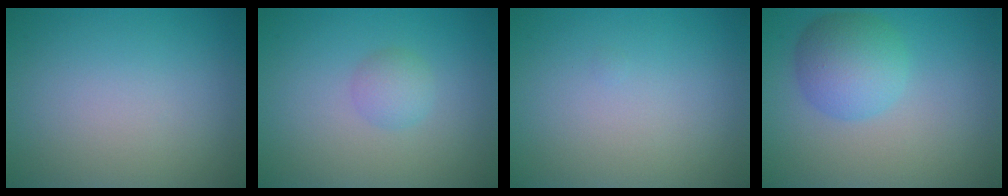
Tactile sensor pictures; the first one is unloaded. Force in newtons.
{"total": 1.7, "press": 1.7, "slide": 0.1}
{"total": 0.0}
{"total": 4.6, "press": 4.6, "slide": 0.2}